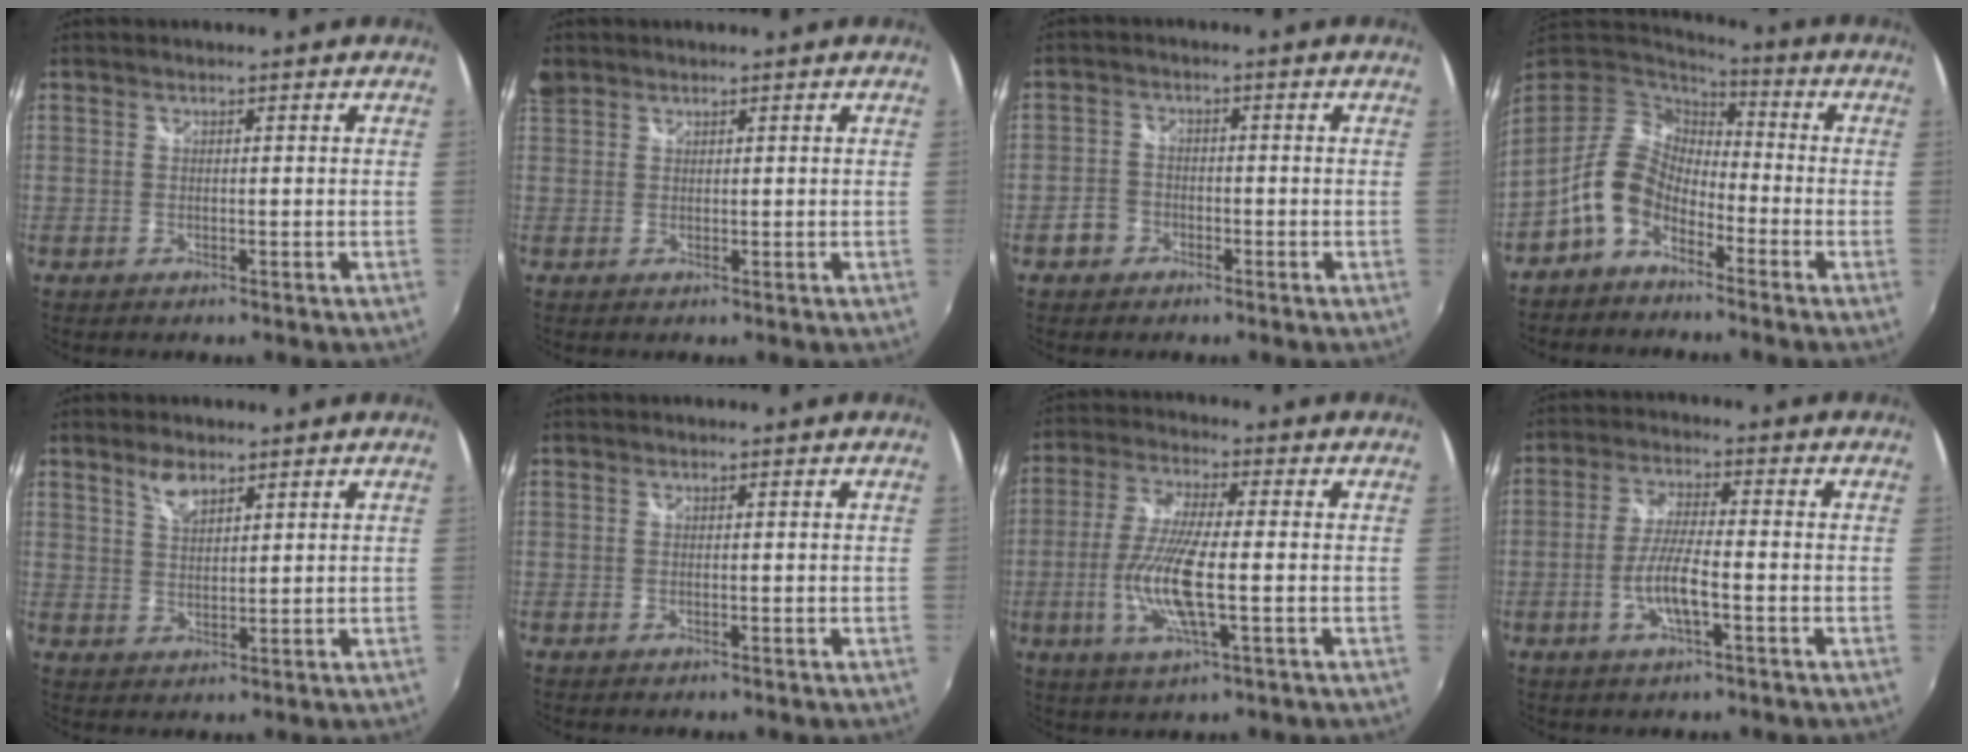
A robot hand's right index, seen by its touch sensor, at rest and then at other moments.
{"total": 3.6, "force": [2.0, 2.7, 1.3], "torque": [-0.024, 0.010, 0.039]}
{"total": 3.6, "force": [-2.0, 2.9, 0.7], "torque": [-0.020, 0.011, -0.036]}
{"total": 10.1, "force": [-5.5, 6.3, 5.6], "torque": [-0.109, 0.020, -0.110]}
{"total": 4.0, "force": [2.8, 1.6, 2.4], "torque": [-0.041, 0.002, 0.052]}
{"total": 0.0}
{"total": 12.5, "force": [-2.3, 2.7, 12.0], "torque": [-0.245, -0.011, -0.046]}
{"total": 7.1, "force": [-2.5, 1.3, 6.6], "torque": [-0.133, -0.002, -0.048]}